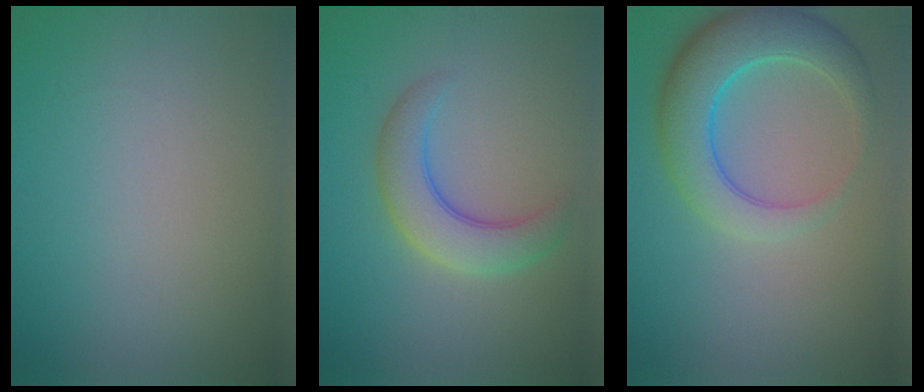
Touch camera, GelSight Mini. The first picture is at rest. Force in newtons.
{"total": 4.7, "press": 4.7, "slide": 0.3}
{"total": 6.6, "press": 6.6, "slide": 0.3}